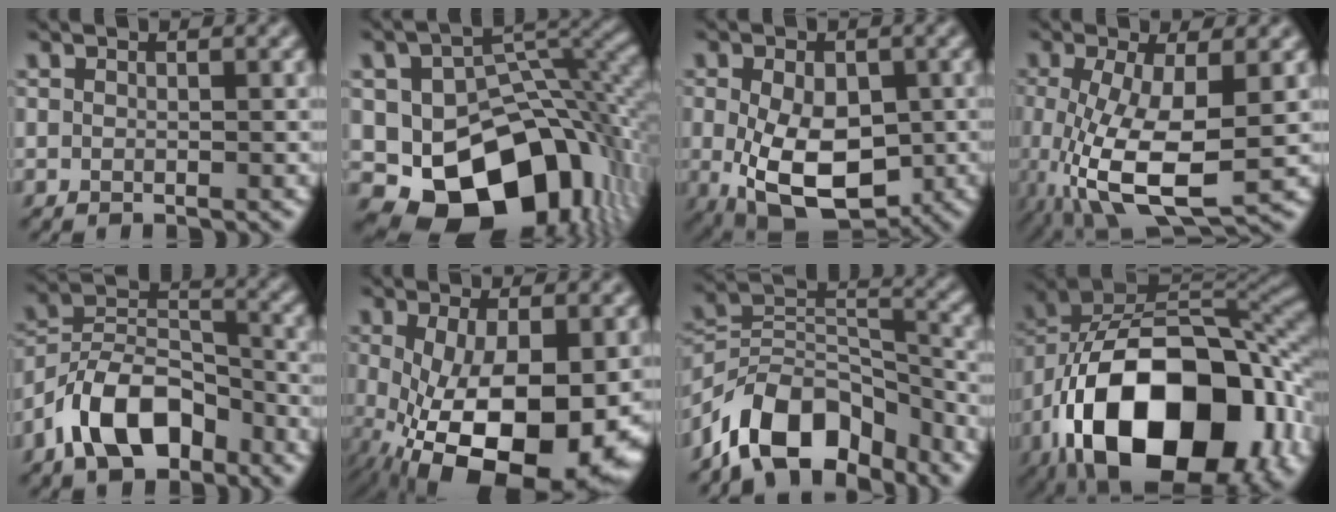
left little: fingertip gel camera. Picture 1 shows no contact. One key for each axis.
{"total": 14.6, "fx": -5.3, "fy": 9.9, "fz": 9.4, "tx": -0.132, "ty": -0.019, "tz": -0.076}
{"total": 9.2, "fx": -1.8, "fy": 5.7, "fz": 7.0, "tx": -0.130, "ty": -0.025, "tz": -0.026}
{"total": 8.3, "fx": -2.1, "fy": 2.9, "fz": 7.5, "tx": -0.171, "ty": -0.016, "tz": -0.034}
{"total": 8.6, "fx": -5.3, "fy": 4.6, "fz": 5.0, "tx": -0.086, "ty": 0.012, "tz": -0.110}
{"total": 14.1, "fx": -4.1, "fy": 6.4, "fz": 11.9, "tx": -0.201, "ty": -0.049, "tz": -0.043}
{"total": 9.9, "fx": -7.1, "fy": 5.0, "fz": 4.8, "tx": -0.065, "ty": 0.012, "tz": -0.145}
{"total": 19.1, "fx": -7.4, "fy": 10.4, "fz": 14.2, "tx": -0.238, "ty": -0.009, "tz": -0.118}